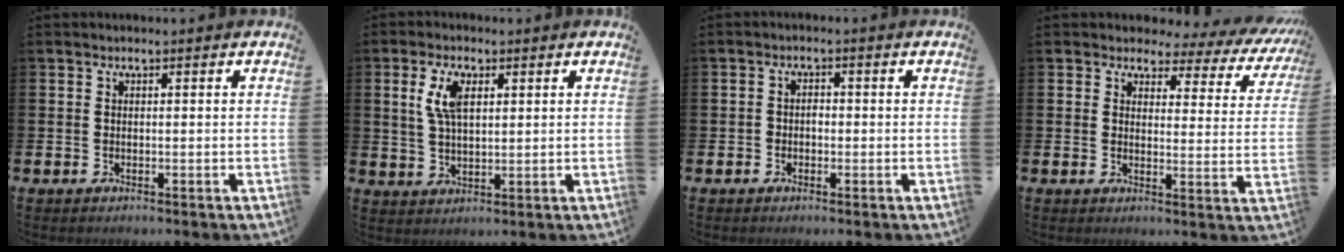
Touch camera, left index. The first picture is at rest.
{"total": 5.4, "force": [2.6, 2.5, 4.1], "torque": [-0.067, 0.000, 0.039]}
{"total": 1.5, "force": [-0.6, 1.2, 0.7], "torque": [-0.013, 0.004, -0.014]}
{"total": 2.5, "force": [1.7, 1.8, 0.6], "torque": [-0.018, -0.026, 0.018]}